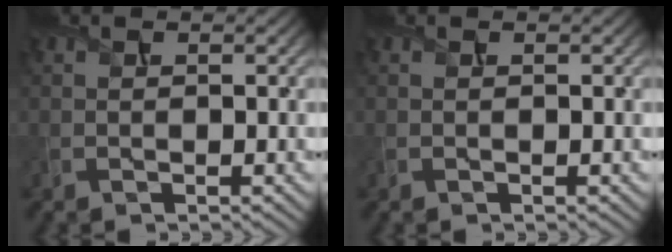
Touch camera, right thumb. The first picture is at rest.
{"total": 0.0}